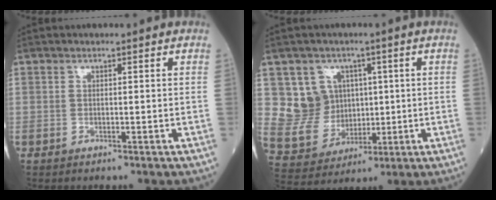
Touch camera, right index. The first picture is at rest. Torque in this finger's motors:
{"motor_torque": [0.06, 0.10, 0.02, 0.01]}